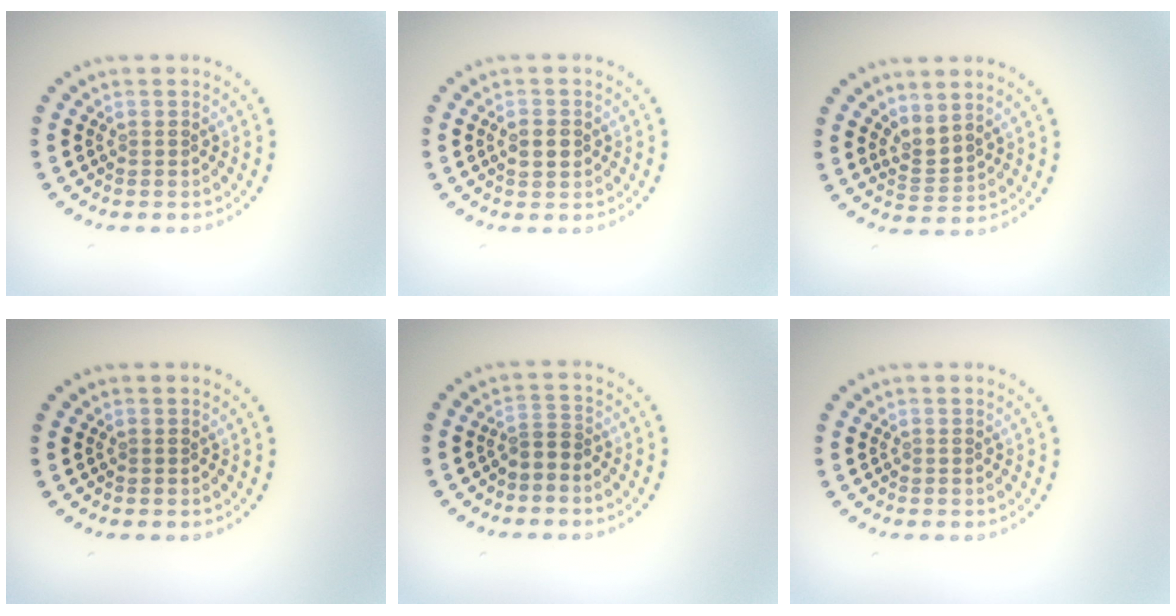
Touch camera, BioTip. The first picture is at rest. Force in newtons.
{"total": 2.2, "press": 2.2, "slide": 0.2}
{"total": 2.1, "press": 1.4, "slide": 1.5}
{"total": 0.0}
{"total": 1.8, "press": 1.4, "slide": 1.1}
{"total": 0.0}